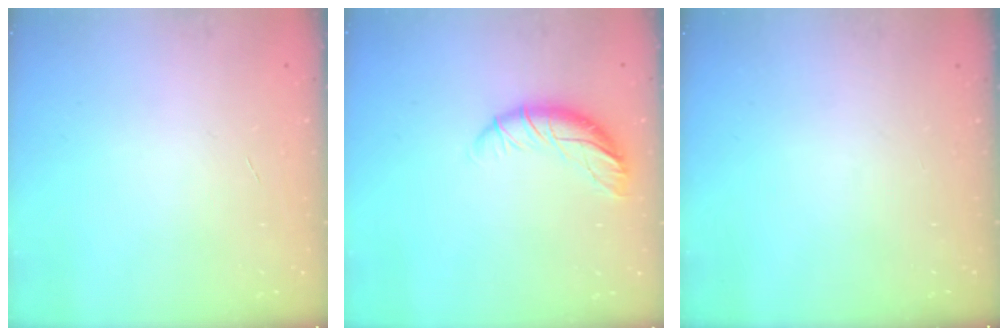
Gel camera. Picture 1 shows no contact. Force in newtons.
{"total": 10.0, "press": 9.9, "slide": 1.6}
{"total": 0.0}